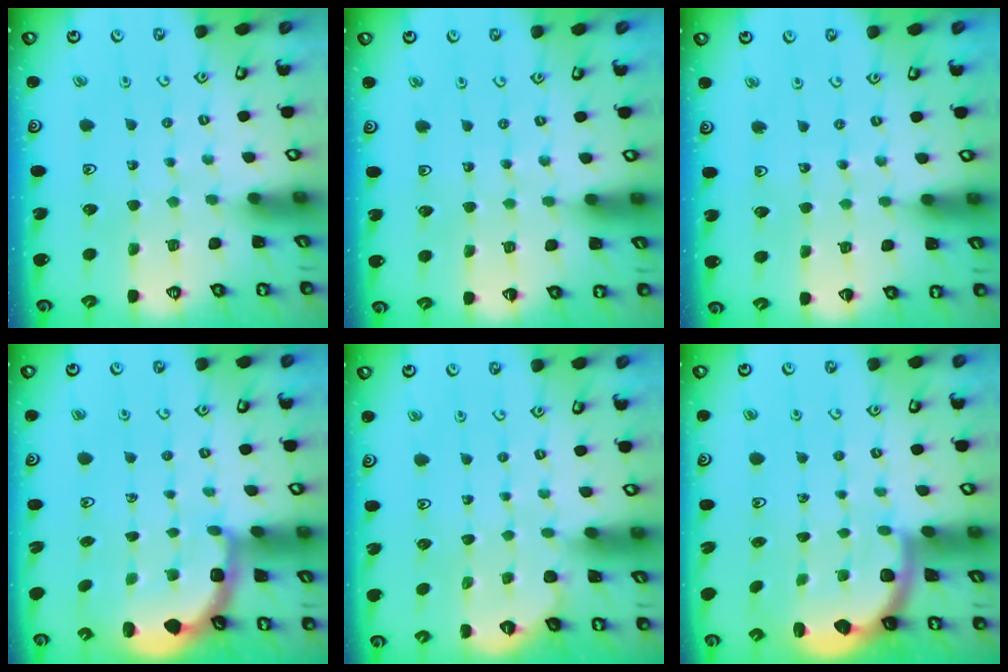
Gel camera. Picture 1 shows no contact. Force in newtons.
{"total": 2.2, "press": 2.2, "slide": 0.2}
{"total": 3.9, "press": 3.9, "slide": 0.4}
{"total": 2.8, "press": 2.0, "slide": 2.0}
{"total": 0.0}
{"total": 2.1, "press": 2.0, "slide": 0.7}